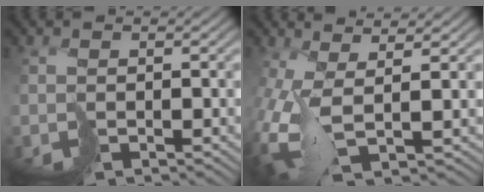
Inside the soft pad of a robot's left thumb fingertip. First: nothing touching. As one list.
[{"total": 6.4, "force": [0.3, 1.7, 6.2], "torque": [-0.134, 0.000, -0.005]}]